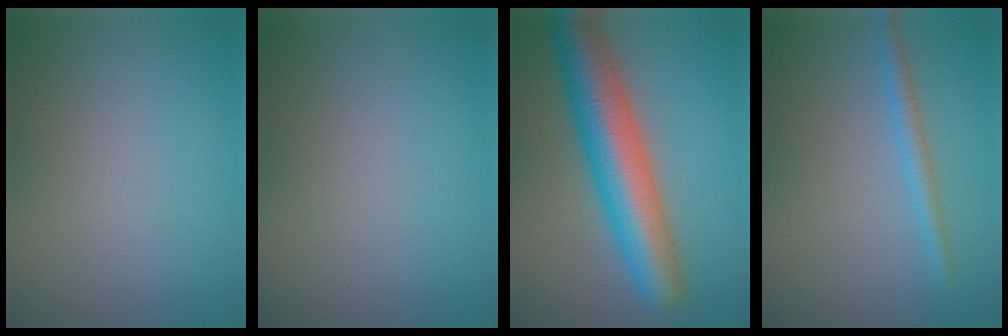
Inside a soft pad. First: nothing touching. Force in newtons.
{"total": 0.0}
{"total": 9.0, "press": 9.0, "slide": 0.2}
{"total": 1.9, "press": 1.8, "slide": 0.2}